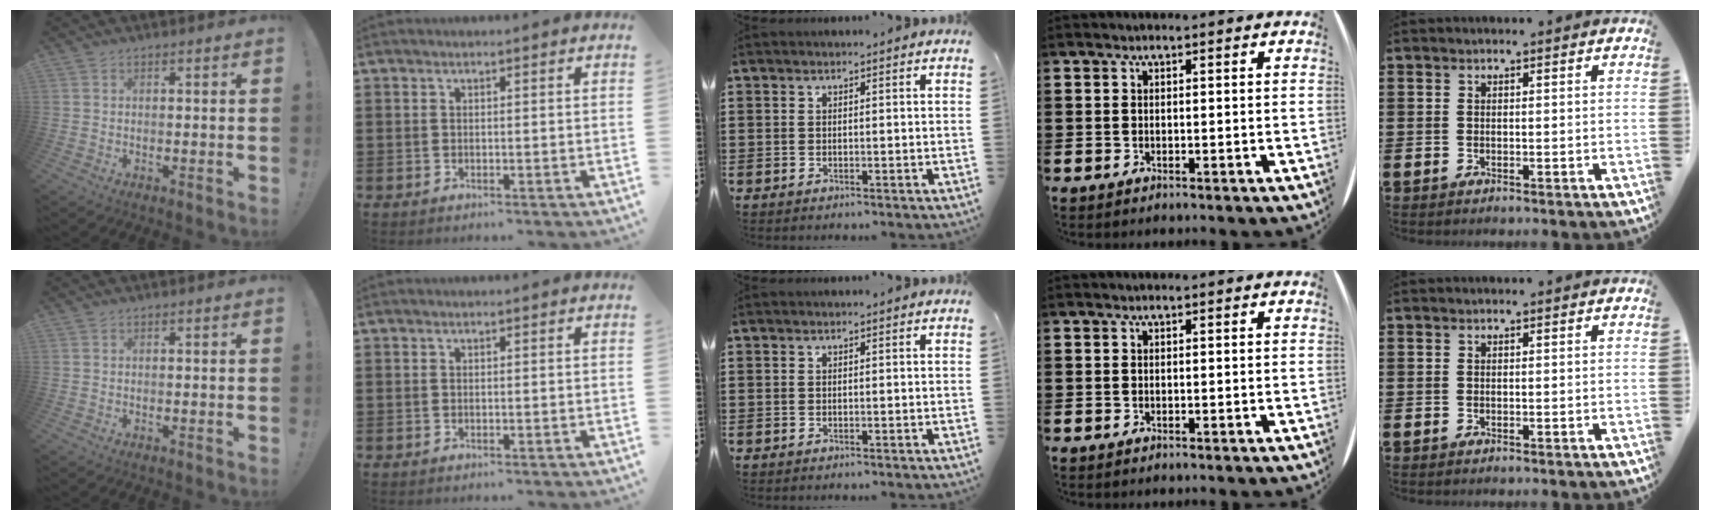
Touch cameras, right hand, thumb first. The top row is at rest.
{}